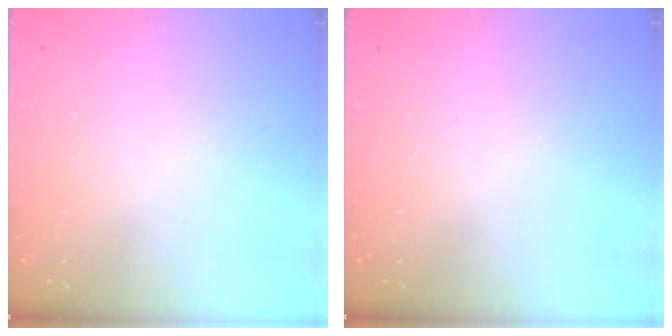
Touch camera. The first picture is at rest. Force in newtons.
{"total": 0.0}